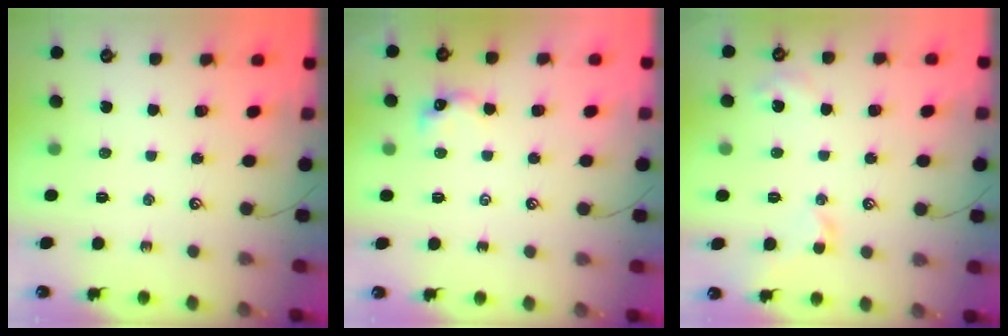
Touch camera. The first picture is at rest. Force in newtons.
{"total": 2.9, "press": 2.9, "slide": 0.3}
{"total": 2.1, "press": 2.0, "slide": 0.6}